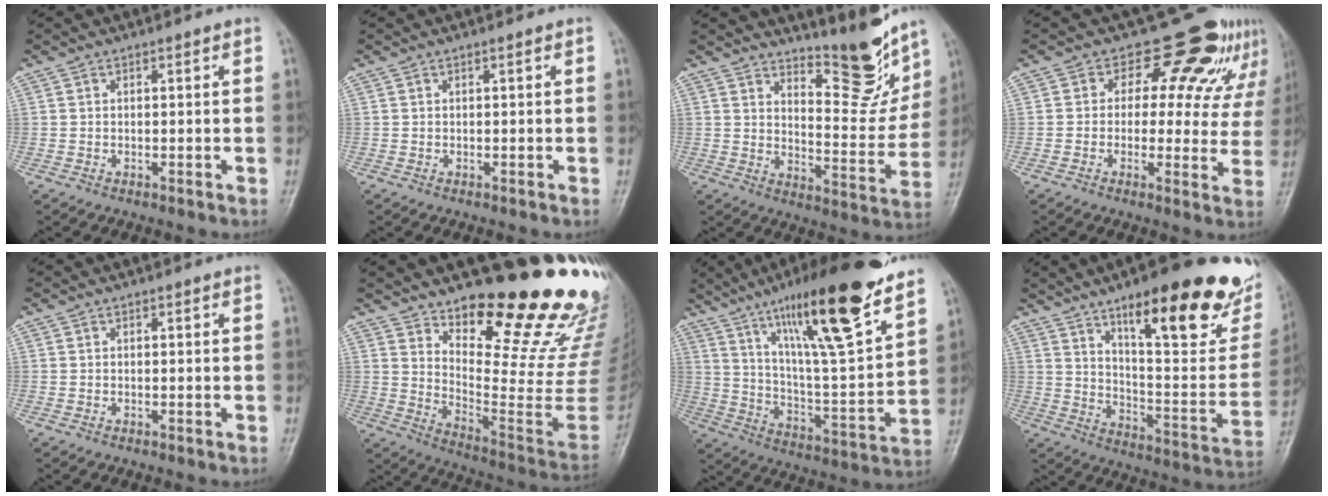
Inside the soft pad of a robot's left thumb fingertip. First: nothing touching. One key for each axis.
{"total": 0.0}
{"total": 12.7, "fx": 10.5, "fy": 3.3, "fz": 6.2, "tx": -0.050, "ty": -0.087, "tz": 0.165}
{"total": 14.6, "fx": 10.2, "fy": 8.1, "fz": 6.7, "tx": -0.023, "ty": -0.041, "tz": 0.105}
{"total": 0.0}
{"total": 25.9, "fx": 18.7, "fy": 7.1, "fz": 16.5, "tx": -0.197, "ty": -0.152, "tz": 0.273}
{"total": 26.0, "fx": 17.2, "fy": 4.1, "fz": 19.0, "tx": -0.286, "ty": -0.065, "tz": 0.287}
{"total": 30.7, "fx": 17.8, "fy": 8.8, "fz": 23.4, "tx": -0.277, "ty": -0.063, "tz": 0.268}